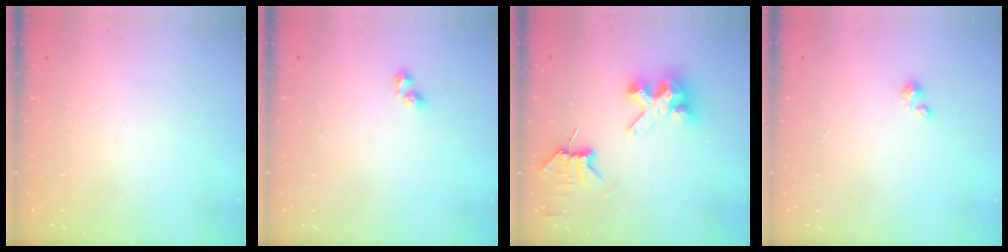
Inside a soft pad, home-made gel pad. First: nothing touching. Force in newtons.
{"total": 2.5, "press": 2.2, "slide": 1.3}
{"total": 7.3, "press": 7.3, "slide": 0.6}
{"total": 0.8, "press": 0.7, "slide": 0.3}